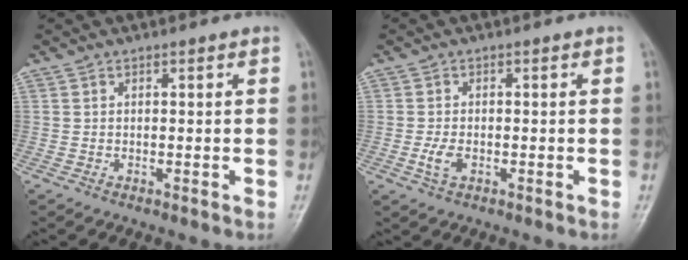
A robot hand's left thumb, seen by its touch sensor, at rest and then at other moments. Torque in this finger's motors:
{"motor_torque": [0.23, 0.24, 0.12, -0.12, 0.06]}